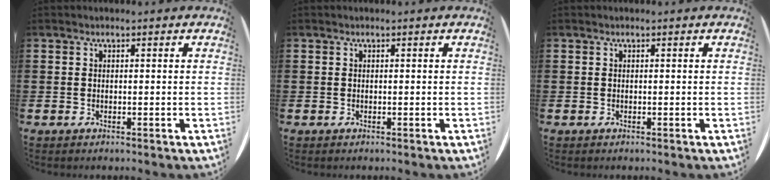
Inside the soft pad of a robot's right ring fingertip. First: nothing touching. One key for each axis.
{"total": 0.0}
{"total": 0.0}